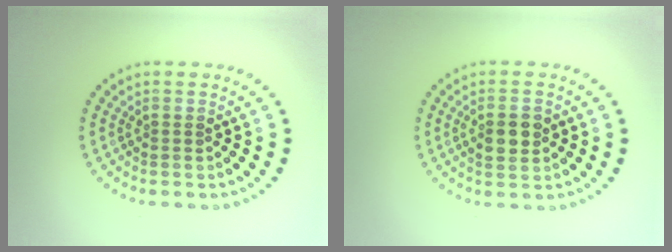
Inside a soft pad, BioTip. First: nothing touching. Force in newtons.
{"total": 2.8, "press": 2.8, "slide": 0.1}